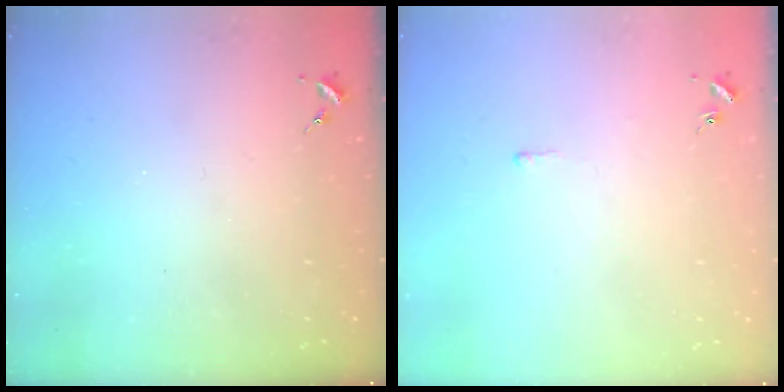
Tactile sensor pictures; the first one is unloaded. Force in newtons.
{"total": 2.6, "press": 2.6, "slide": 0.4}